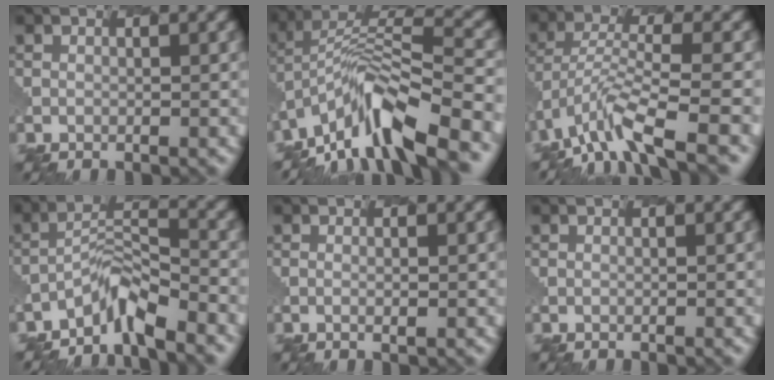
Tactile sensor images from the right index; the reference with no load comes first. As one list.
[{"total": 9.7, "force": [-6.3, 2.8, 6.8], "torque": [-0.121, 0.023, -0.126]}, {"total": 6.7, "force": [-4.5, 1.8, 4.6], "torque": [-0.102, 0.000, -0.095]}, {"total": 3.9, "force": [-3.5, 0.4, 1.7], "torque": [-0.043, 0.007, -0.075]}, {"total": 0.8, "force": [0.3, 0.2, 0.7], "torque": [0.001, 0.000, -0.004]}, {"total": 0.0}]